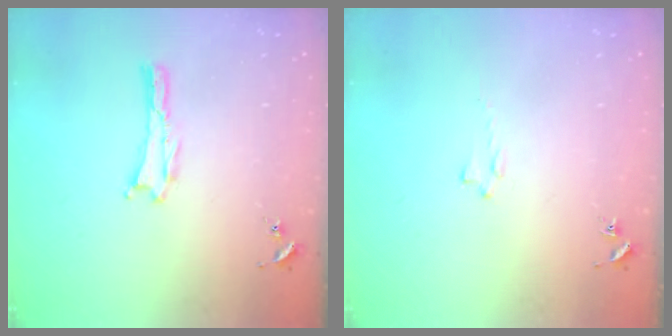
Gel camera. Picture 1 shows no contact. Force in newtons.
{"total": 0.8, "press": 0.7, "slide": 0.2}